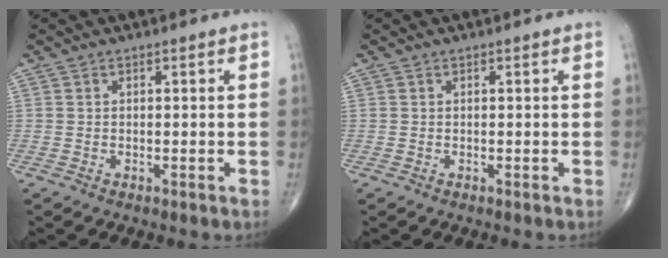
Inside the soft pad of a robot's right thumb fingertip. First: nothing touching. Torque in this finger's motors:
{"motor_torque": [-0.35, -0.05, 0.00, 0.00, 0.00]}